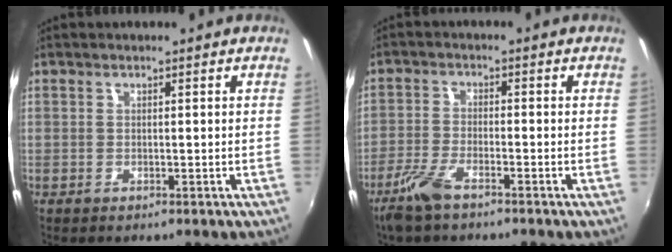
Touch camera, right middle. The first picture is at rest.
{"total": 5.8, "force": [-4.2, 1.4, 3.7], "torque": [-0.095, -0.009, -0.085]}